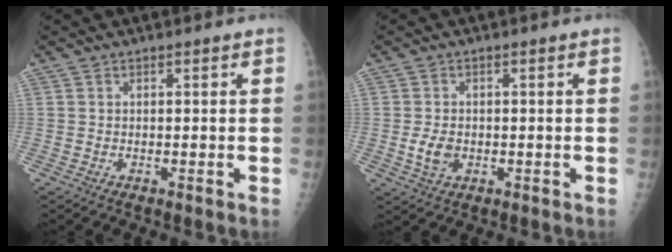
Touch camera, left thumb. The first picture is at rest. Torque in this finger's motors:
{"motor_torque": [-0.05, 0.58, 0.47, 0.19, 0.00]}